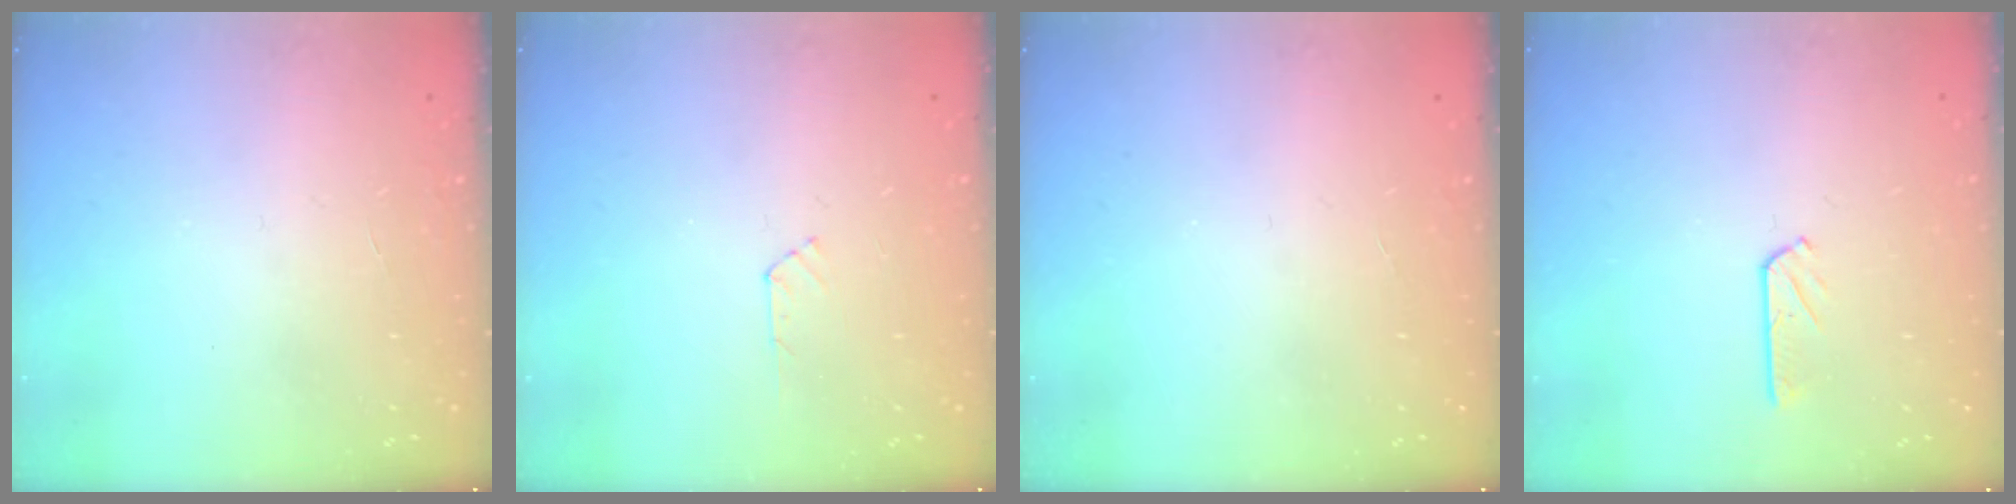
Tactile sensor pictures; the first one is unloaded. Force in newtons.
{"total": 3.3, "press": 3.2, "slide": 0.3}
{"total": 0.0}
{"total": 3.0, "press": 3.0, "slide": 0.4}